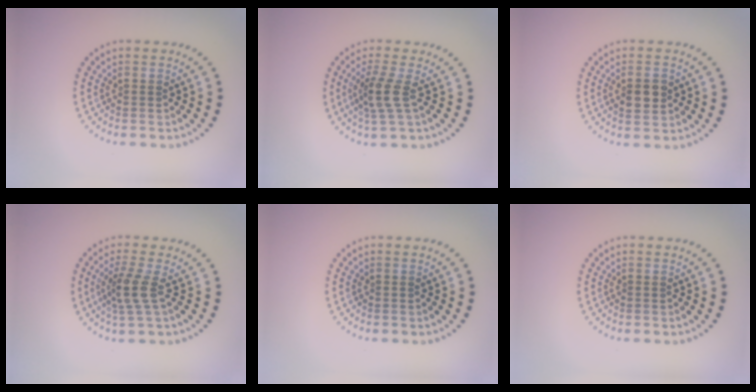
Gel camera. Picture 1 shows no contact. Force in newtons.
{"total": 2.7, "press": 2.0, "slide": 1.8}
{"total": 2.8, "press": 2.7, "slide": 0.2}
{"total": 2.8, "press": 2.1, "slide": 1.8}
{"total": 0.0}
{"total": 0.0}